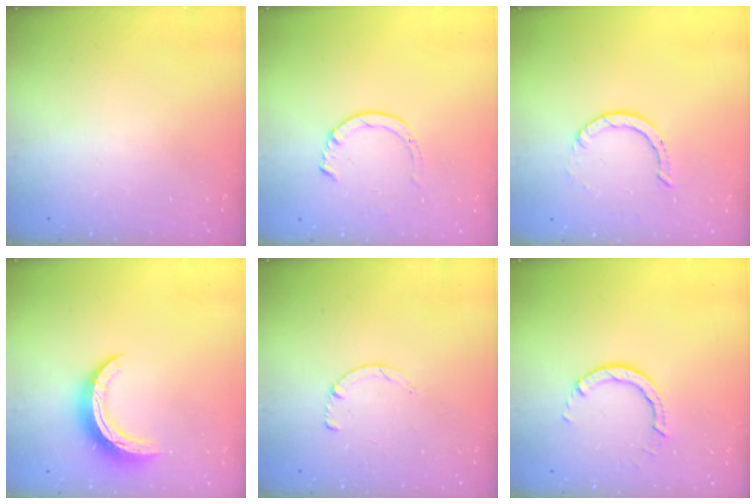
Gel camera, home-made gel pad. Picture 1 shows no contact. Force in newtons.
{"total": 3.5, "press": 3.5, "slide": 0.4}
{"total": 2.2, "press": 2.2, "slide": 0.2}
{"total": 10.1, "press": 10.1, "slide": 0.1}
{"total": 2.6, "press": 2.5, "slide": 0.3}
{"total": 3.7, "press": 3.7, "slide": 0.4}